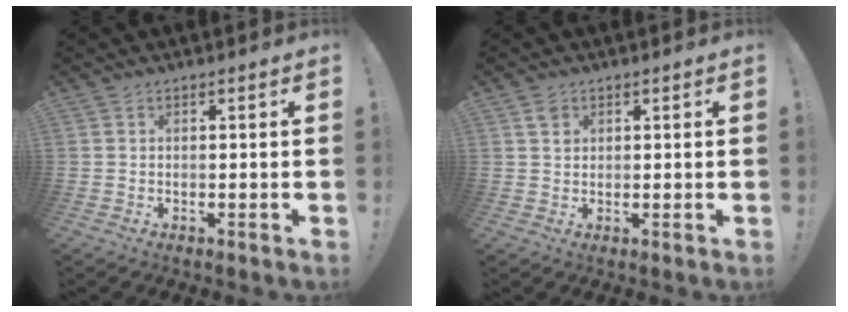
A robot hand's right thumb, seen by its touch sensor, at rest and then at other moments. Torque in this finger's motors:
{"motor_torque": [0.30, 0.36, 0.12, 0.24, 0.00]}